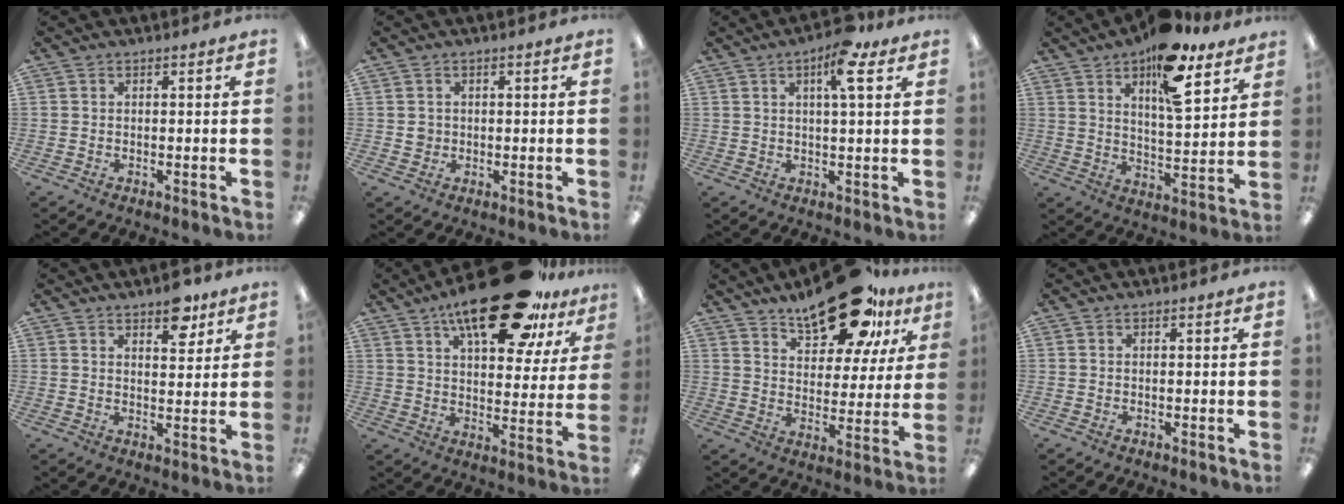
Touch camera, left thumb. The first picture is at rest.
{"total": 1.9, "force": [0.3, 1.8, 0.4], "torque": [-0.002, 0.002, 0.001]}
{"total": 8.8, "force": [4.6, 2.5, 7.1], "torque": [-0.110, -0.007, 0.069]}
{"total": 15.1, "force": [9.9, 5.8, 9.9], "torque": [-0.144, -0.052, 0.164]}
{"total": 7.2, "force": [5.1, 3.4, 3.7], "torque": [-0.029, -0.028, 0.083]}
{"total": 23.8, "force": [15.3, 9.4, 15.6], "torque": [-0.235, -0.073, 0.248]}
{"total": 20.5, "force": [14.1, 8.7, 12.1], "torque": [-0.175, -0.072, 0.235]}
{"total": 0.0}